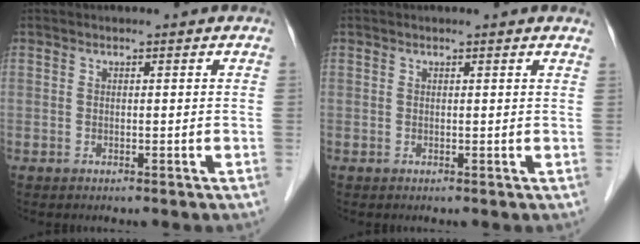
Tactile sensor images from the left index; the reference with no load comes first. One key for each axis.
{"total": 0.9, "fx": 0.8, "fy": -0.1, "fz": 0.4, "tx": -0.017, "ty": -0.003, "tz": 0.007}